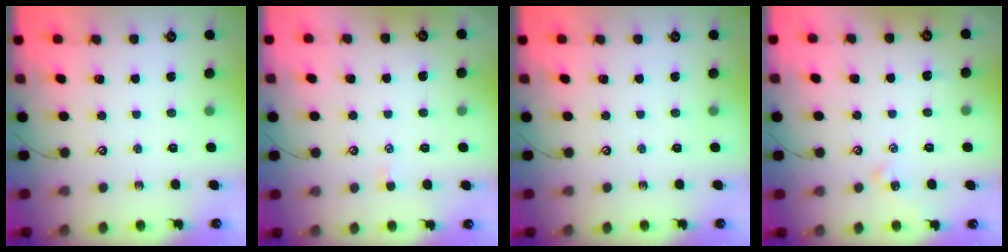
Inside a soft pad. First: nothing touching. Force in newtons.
{"total": 0.7, "press": 0.6, "slide": 0.4}
{"total": 0.0}
{"total": 1.8, "press": 1.7, "slide": 0.6}